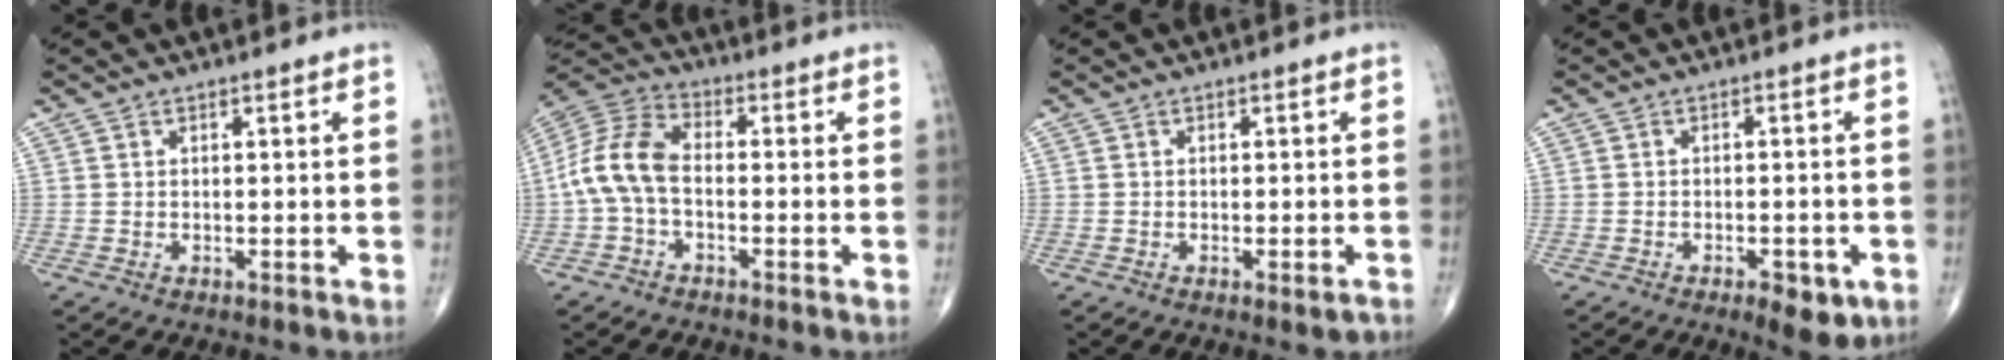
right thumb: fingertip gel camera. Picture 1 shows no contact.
{"total": 10.3, "force": [-1.5, 5.7, 8.4], "torque": [-0.177, 0.032, -0.042]}
{"total": 1.9, "force": [-1.1, 0.4, 1.6], "torque": [-0.019, 0.000, -0.011]}
{"total": 5.8, "force": [-2.8, 2.2, 4.6], "torque": [-0.058, 0.004, -0.032]}